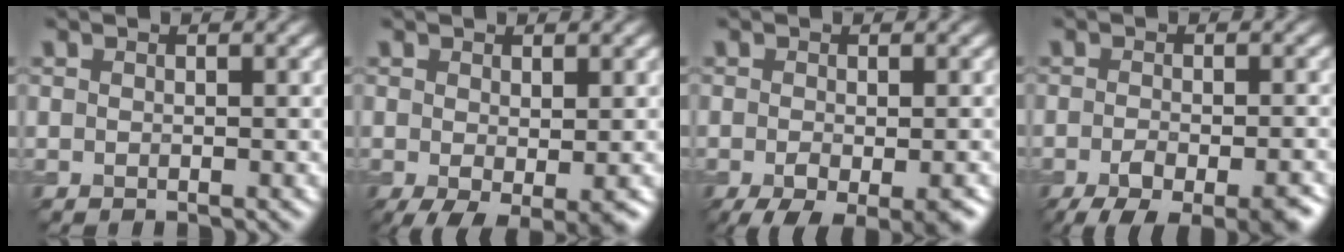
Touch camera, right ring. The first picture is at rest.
{"total": 3.3, "force": [-1.0, 1.2, 2.9], "torque": [-0.050, -0.012, -0.013]}
{"total": 5.5, "force": [-3.0, 1.9, 4.3], "torque": [-0.064, -0.012, -0.041]}
{"total": 7.6, "force": [-4.6, 2.7, 5.5], "torque": [-0.082, -0.018, -0.067]}